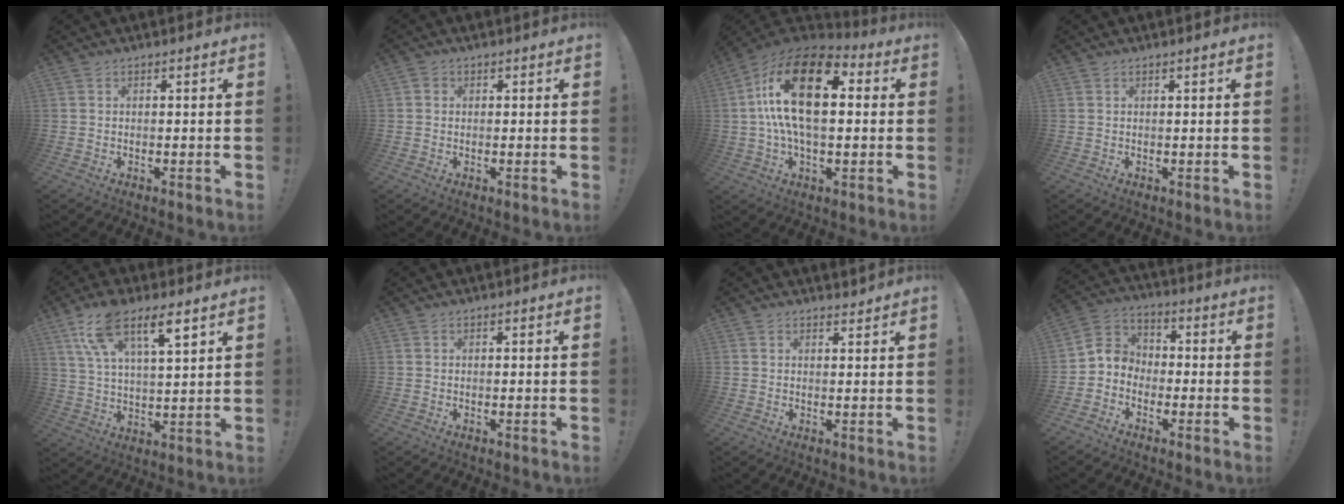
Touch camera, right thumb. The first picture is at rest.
{"total": 1.3, "force": [0.1, 1.2, 0.4], "torque": [-0.002, 0.002, 0.001]}
{"total": 23.2, "force": [3.6, 11.8, 19.6], "torque": [-0.354, -0.001, 0.057]}
{"total": 0.6, "force": [0.4, -0.3, 0.3], "torque": [0.000, -0.003, 0.006]}
{"total": 13.8, "force": [8.3, 4.6, 10.0], "torque": [-0.175, -0.028, 0.145]}
{"total": 0.0}
{"total": 1.8, "force": [1.6, 0.7, 0.2], "torque": [0.011, -0.011, 0.028]}
{"total": 6.6, "force": [-3.6, 5.2, 1.7], "torque": [-0.038, 0.025, -0.065]}